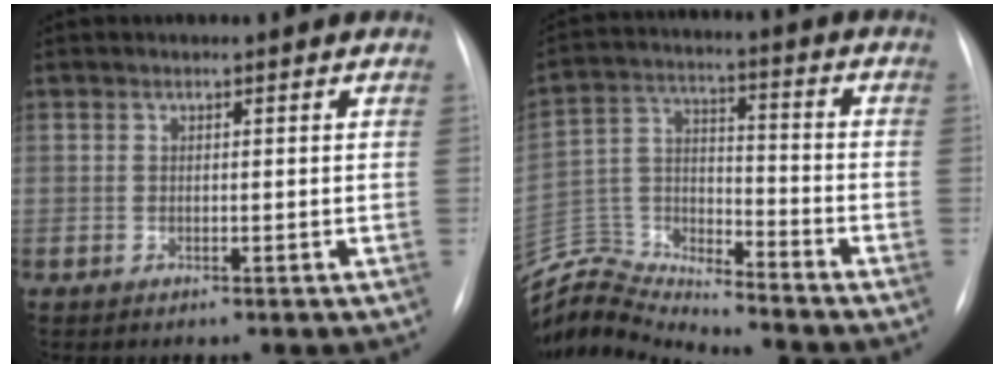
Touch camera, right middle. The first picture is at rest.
{"total": 15.9, "force": [-15.8, 0.5, 1.4], "torque": [-0.039, 0.042, -0.287]}